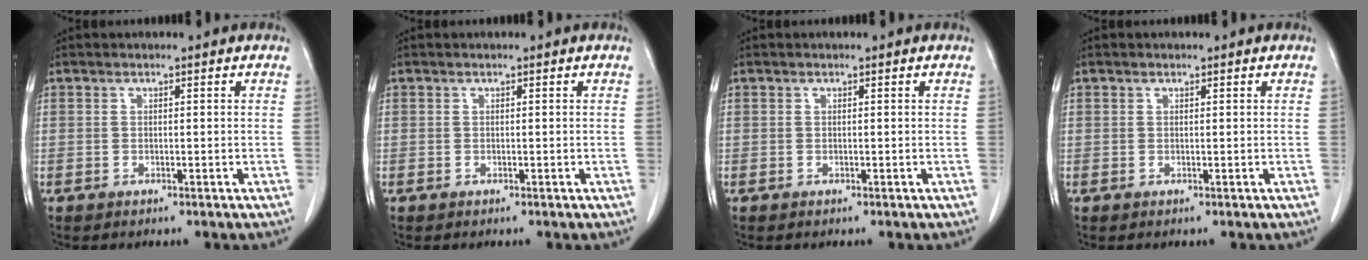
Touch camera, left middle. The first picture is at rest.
{"total": 0.0}
{"total": 0.0}
{"total": 0.0}